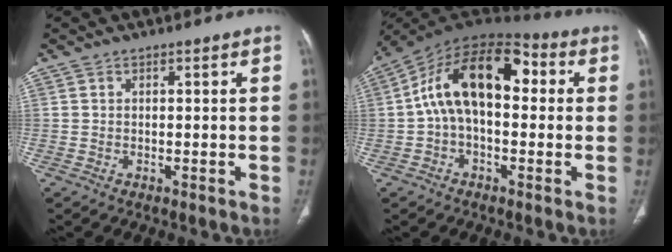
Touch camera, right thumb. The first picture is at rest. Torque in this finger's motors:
{"motor_torque": [2.44, 2.57, 1.83, -0.66, 0.21]}